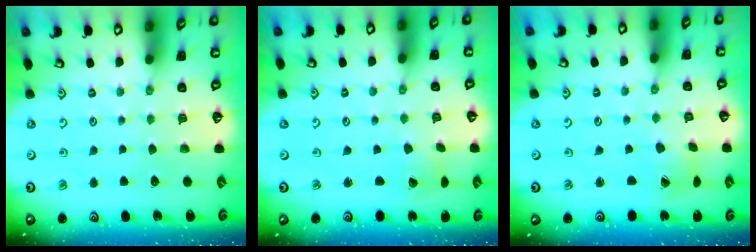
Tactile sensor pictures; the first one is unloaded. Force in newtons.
{"total": 2.7, "press": 2.7, "slide": 0.5}
{"total": 3.5, "press": 3.4, "slide": 0.4}